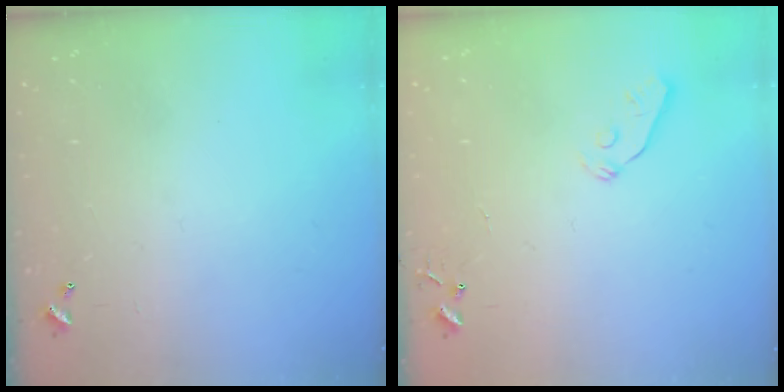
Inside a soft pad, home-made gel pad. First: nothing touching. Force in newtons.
{"total": 3.3, "press": 3.2, "slide": 0.8}